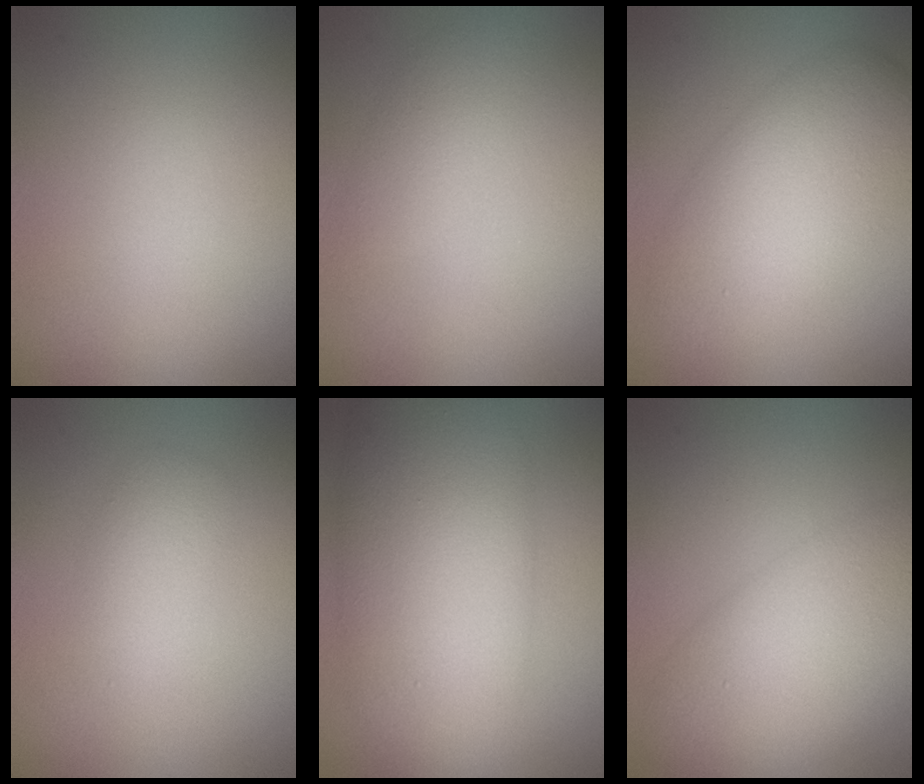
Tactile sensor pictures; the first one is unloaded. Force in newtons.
{"total": 1.9, "press": 1.9, "slide": 0.1}
{"total": 6.8, "press": 6.8, "slide": 0.3}
{"total": 2.1, "press": 2.1, "slide": 0.1}
{"total": 10.9, "press": 10.9, "slide": 0.3}
{"total": 8.7, "press": 8.7, "slide": 0.2}